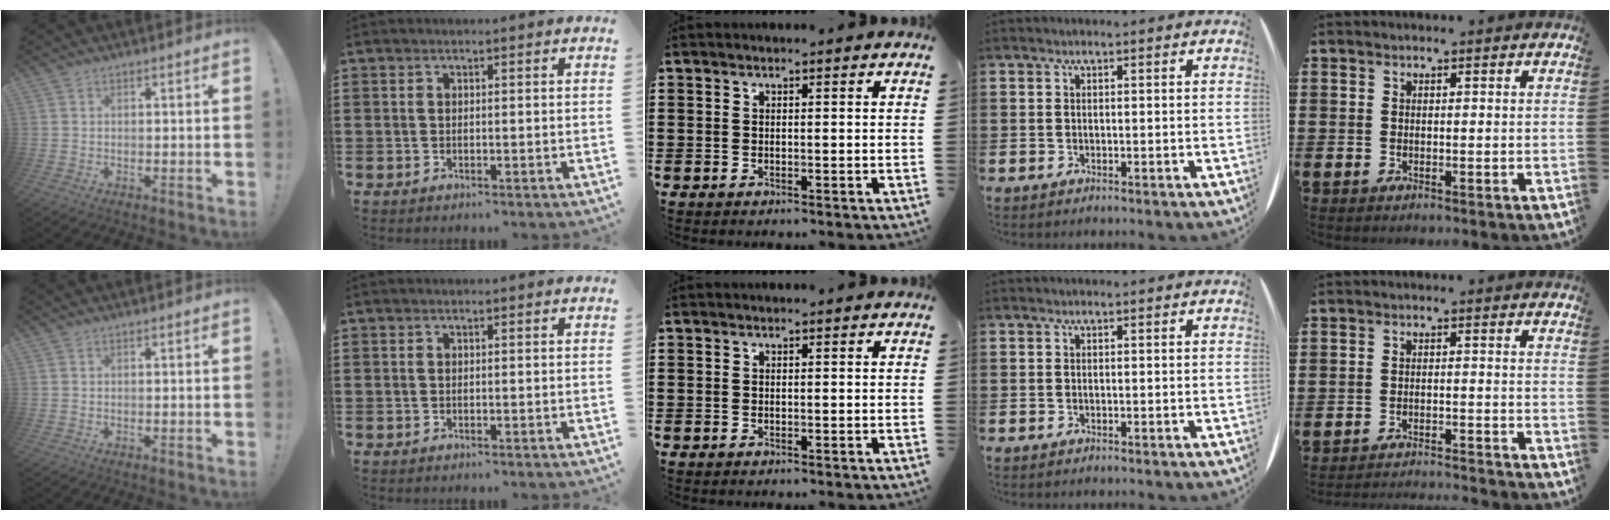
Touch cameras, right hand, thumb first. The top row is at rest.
{"little": {"total": 2.3, "force": [-2.3, -0.3, 0.0], "torque": [-0.003, 0.002, -0.050]}}